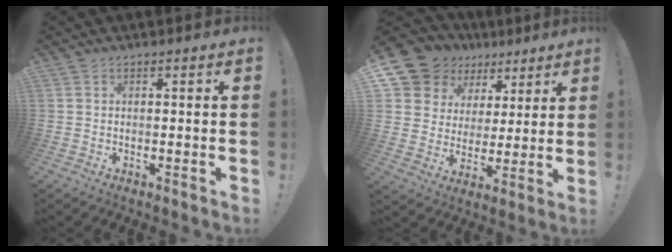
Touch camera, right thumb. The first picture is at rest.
{"total": 12.9, "force": [8.2, 9.4, 3.6], "torque": [-0.066, -0.060, 0.169]}